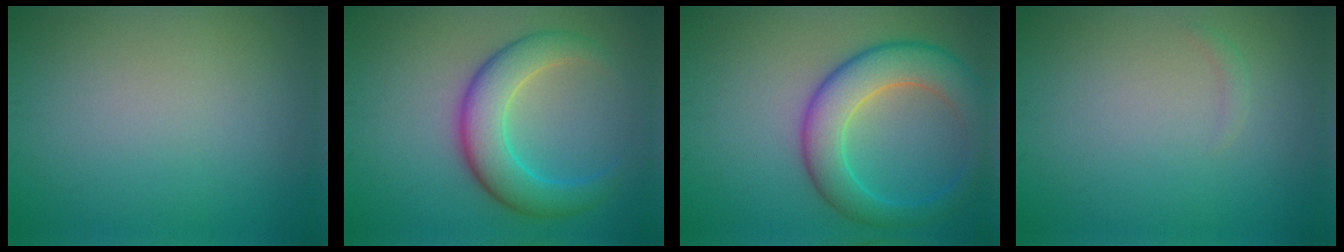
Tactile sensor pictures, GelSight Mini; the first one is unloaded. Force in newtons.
{"total": 6.1, "press": 6.1, "slide": 0.2}
{"total": 7.0, "press": 7.0, "slide": 0.1}
{"total": 0.7, "press": 0.7, "slide": 0.0}